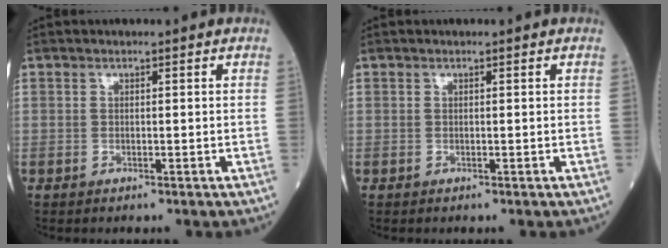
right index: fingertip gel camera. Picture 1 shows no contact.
{"total": 0.0}